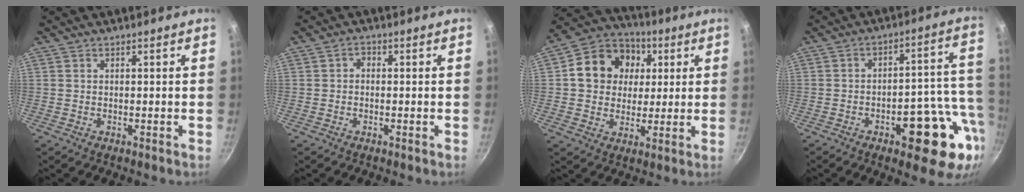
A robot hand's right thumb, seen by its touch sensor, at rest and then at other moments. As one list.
[{"total": 1.3, "force": [-0.4, 1.0, 0.8], "torque": [-0.011, 0.009, -0.008]}, {"total": 14.2, "force": [3.1, 12.0, 6.9], "torque": [-0.094, 0.013, 0.037]}, {"total": 16.7, "force": [-6.0, 7.0, 13.9], "torque": [-0.130, 0.040, -0.080]}]